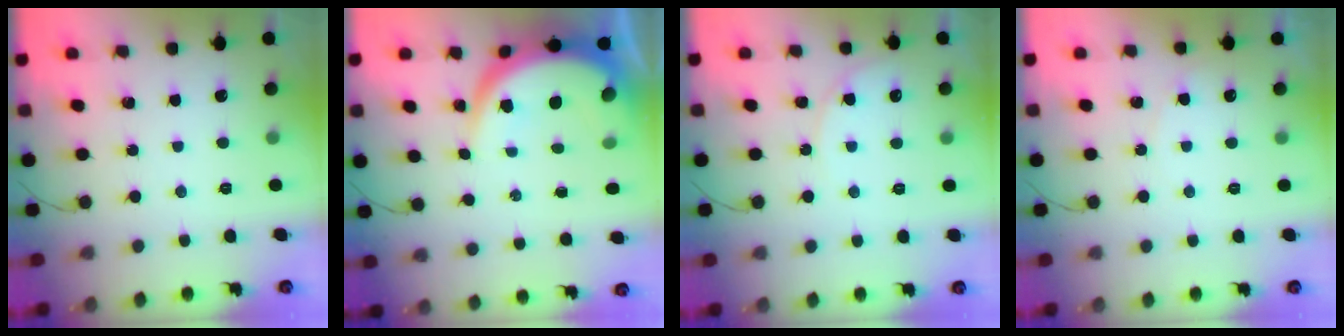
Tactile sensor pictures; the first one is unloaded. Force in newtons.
{"total": 9.4, "press": 9.4, "slide": 0.8}
{"total": 6.2, "press": 6.2, "slide": 0.2}
{"total": 2.7, "press": 2.7, "slide": 0.2}